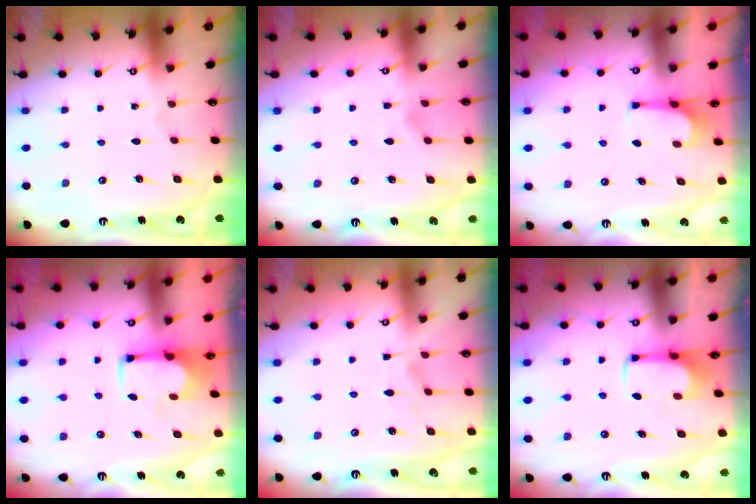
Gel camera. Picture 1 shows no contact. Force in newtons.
{"total": 1.7, "press": 1.4, "slide": 0.9}
{"total": 1.4, "press": 1.4, "slide": 0.4}
{"total": 1.9, "press": 1.6, "slide": 1.0}
{"total": 2.2, "press": 2.0, "slide": 1.0}
{"total": 2.0, "press": 2.0, "slide": 0.2}